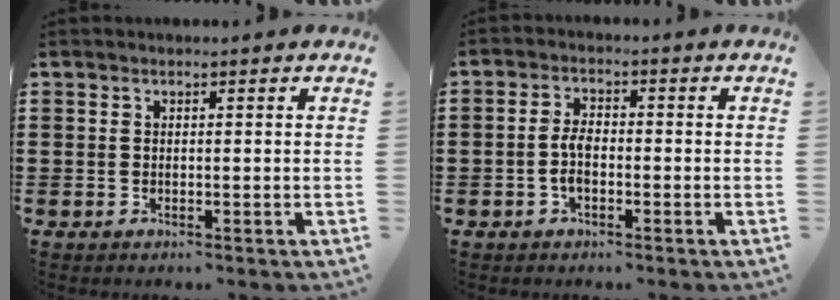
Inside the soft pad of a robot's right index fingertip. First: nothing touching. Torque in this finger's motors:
{"motor_torque": [1.68, 0.46, 0.28, -0.01]}